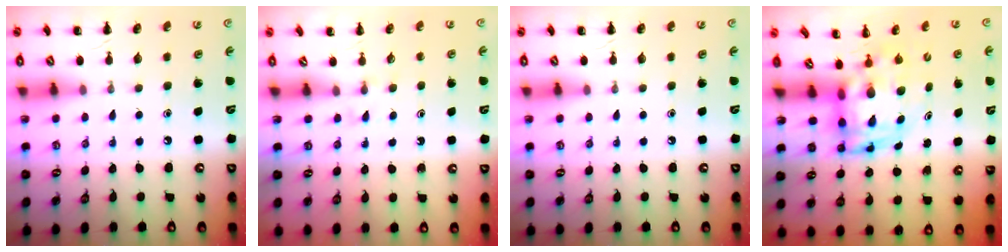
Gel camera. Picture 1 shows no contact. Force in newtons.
{"total": 2.4, "press": 2.0, "slide": 1.2}
{"total": 0.0}
{"total": 4.5, "press": 4.4, "slide": 1.1}